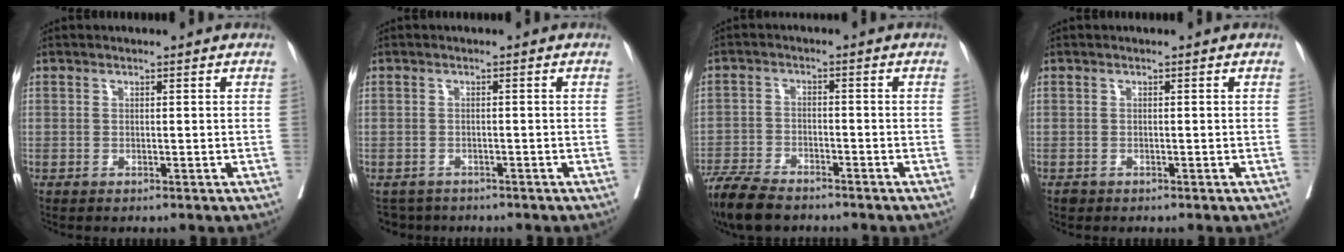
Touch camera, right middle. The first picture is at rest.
{"total": 3.3, "force": [-2.8, 1.7, -0.2], "torque": [-0.002, -0.004, -0.047]}
{"total": 8.2, "force": [-7.0, 2.2, 3.8], "torque": [-0.074, -0.023, -0.126]}
{"total": 0.5, "force": [-0.4, 0.3, 0.0], "torque": [-0.005, 0.000, -0.008]}